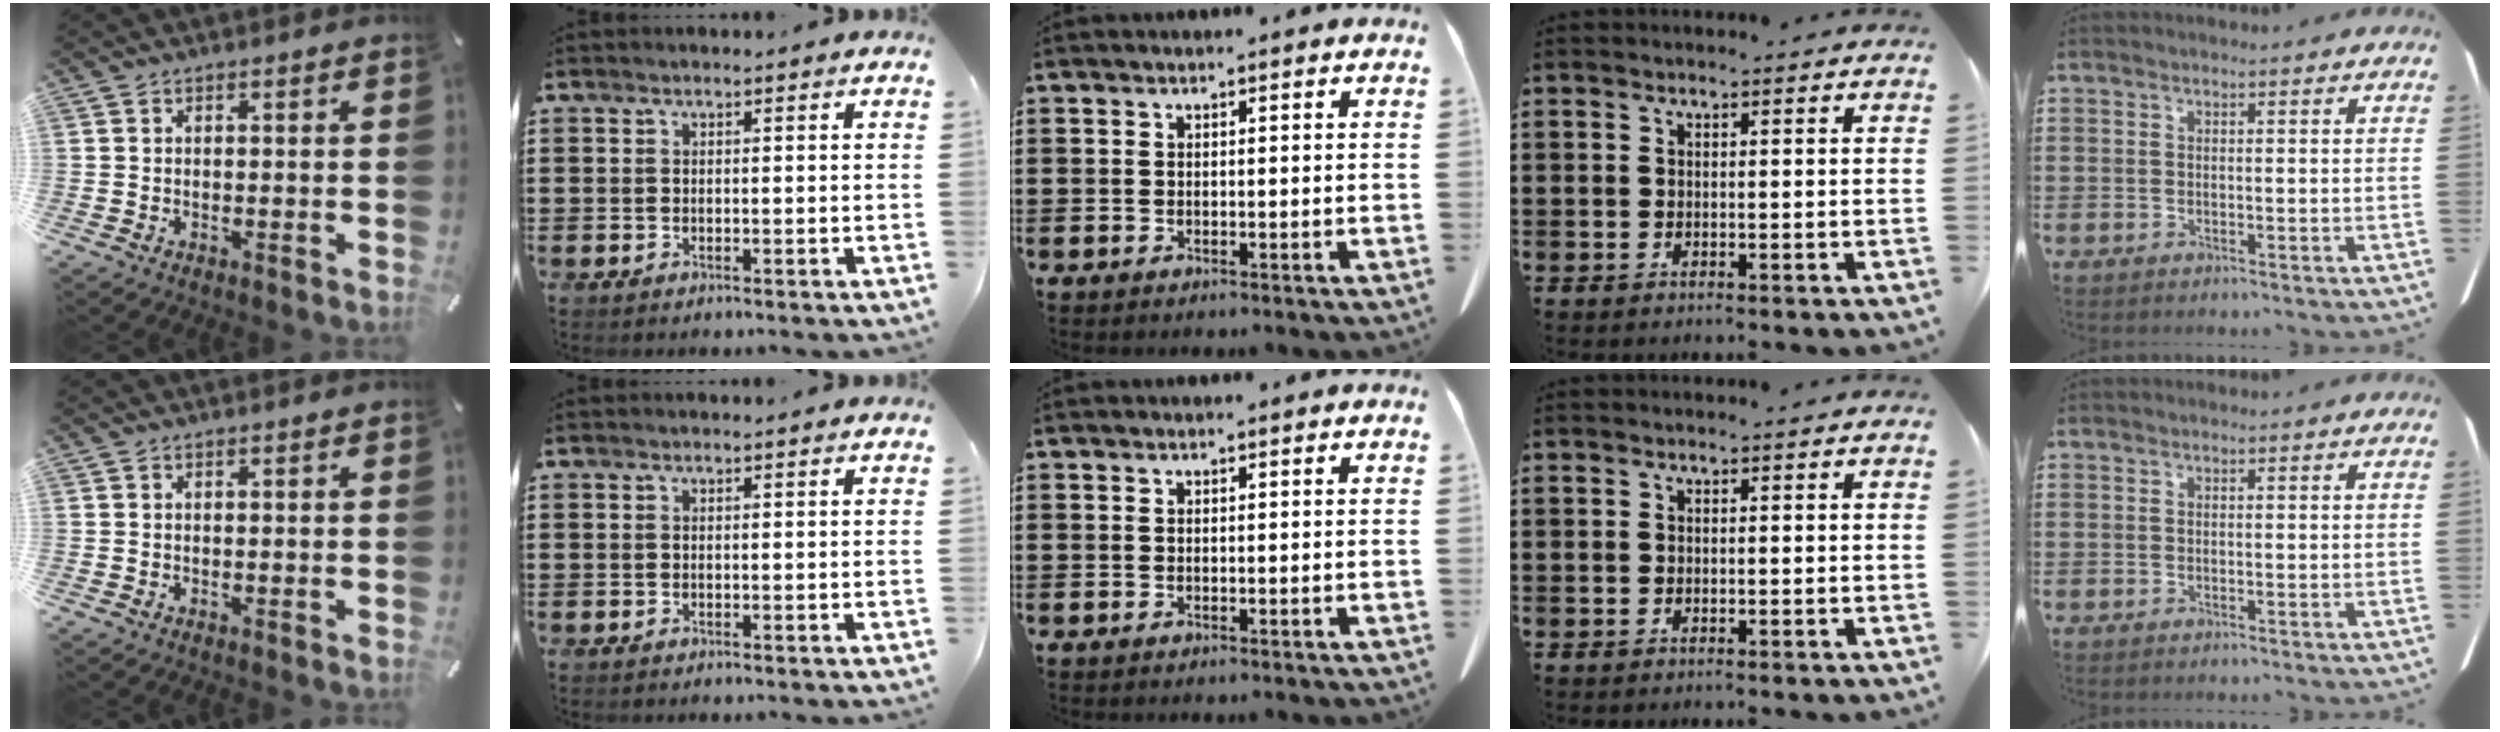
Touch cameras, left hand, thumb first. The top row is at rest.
{}